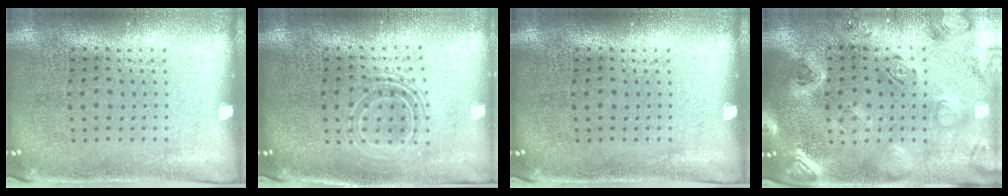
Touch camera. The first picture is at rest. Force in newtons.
{"total": 1.8, "press": 1.4, "slide": 1.2}
{"total": 0.0}
{"total": 2.3, "press": 2.2, "slide": 0.3}